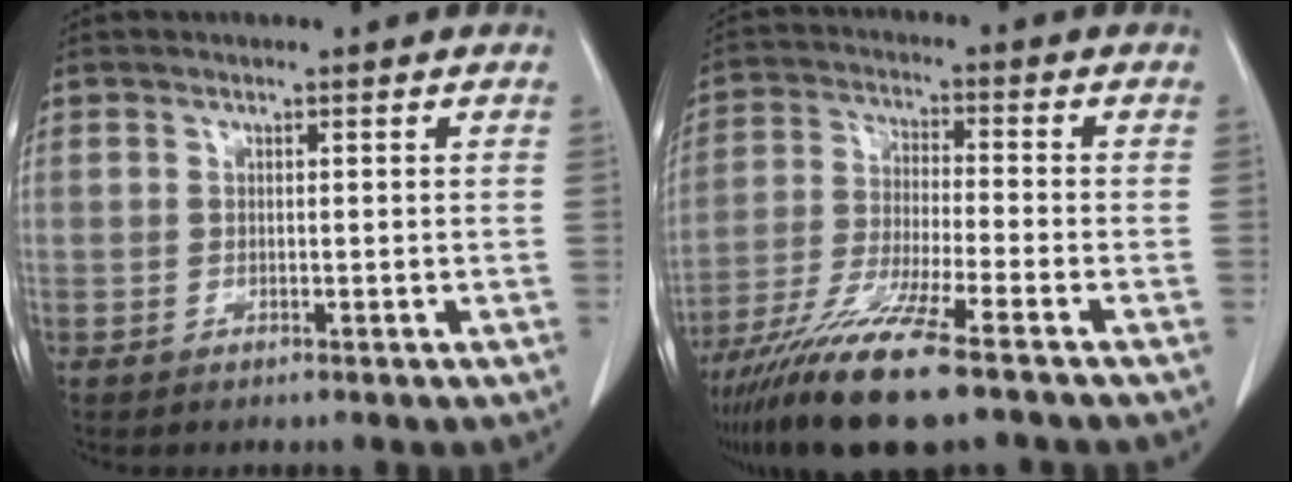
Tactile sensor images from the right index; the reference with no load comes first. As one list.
[{"total": 13.3, "force": [-9.5, 0.2, 9.4], "torque": [-0.183, -0.038, -0.171]}]